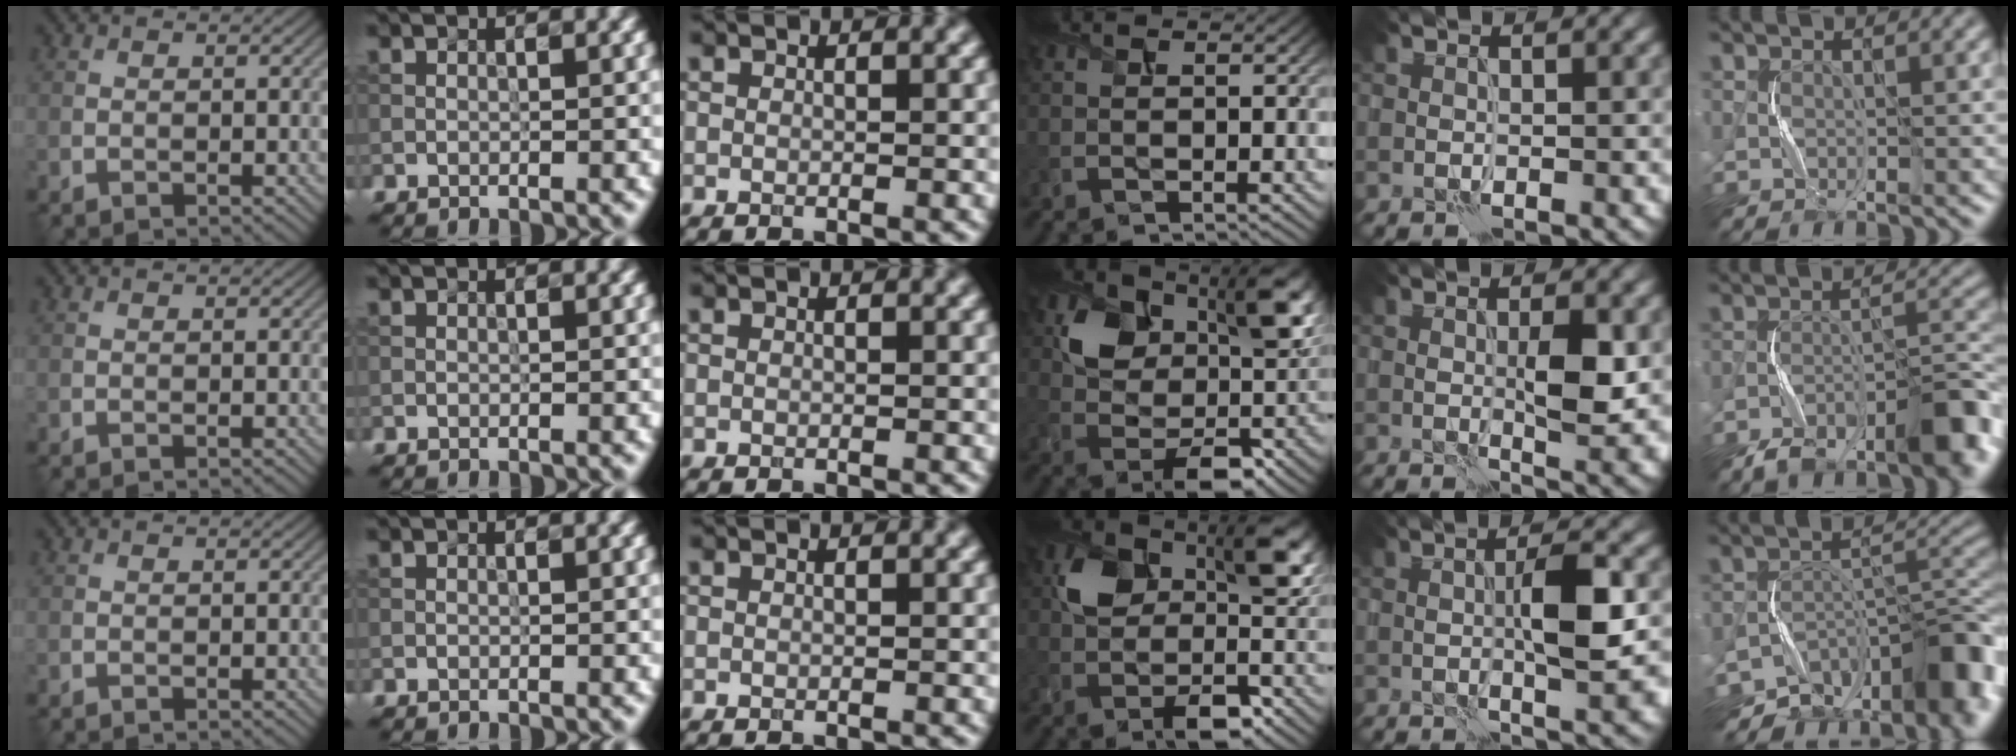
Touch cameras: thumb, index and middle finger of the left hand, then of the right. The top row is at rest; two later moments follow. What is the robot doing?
{"motion": "squeeze", "object": "stress ball aka squeeze ball"}